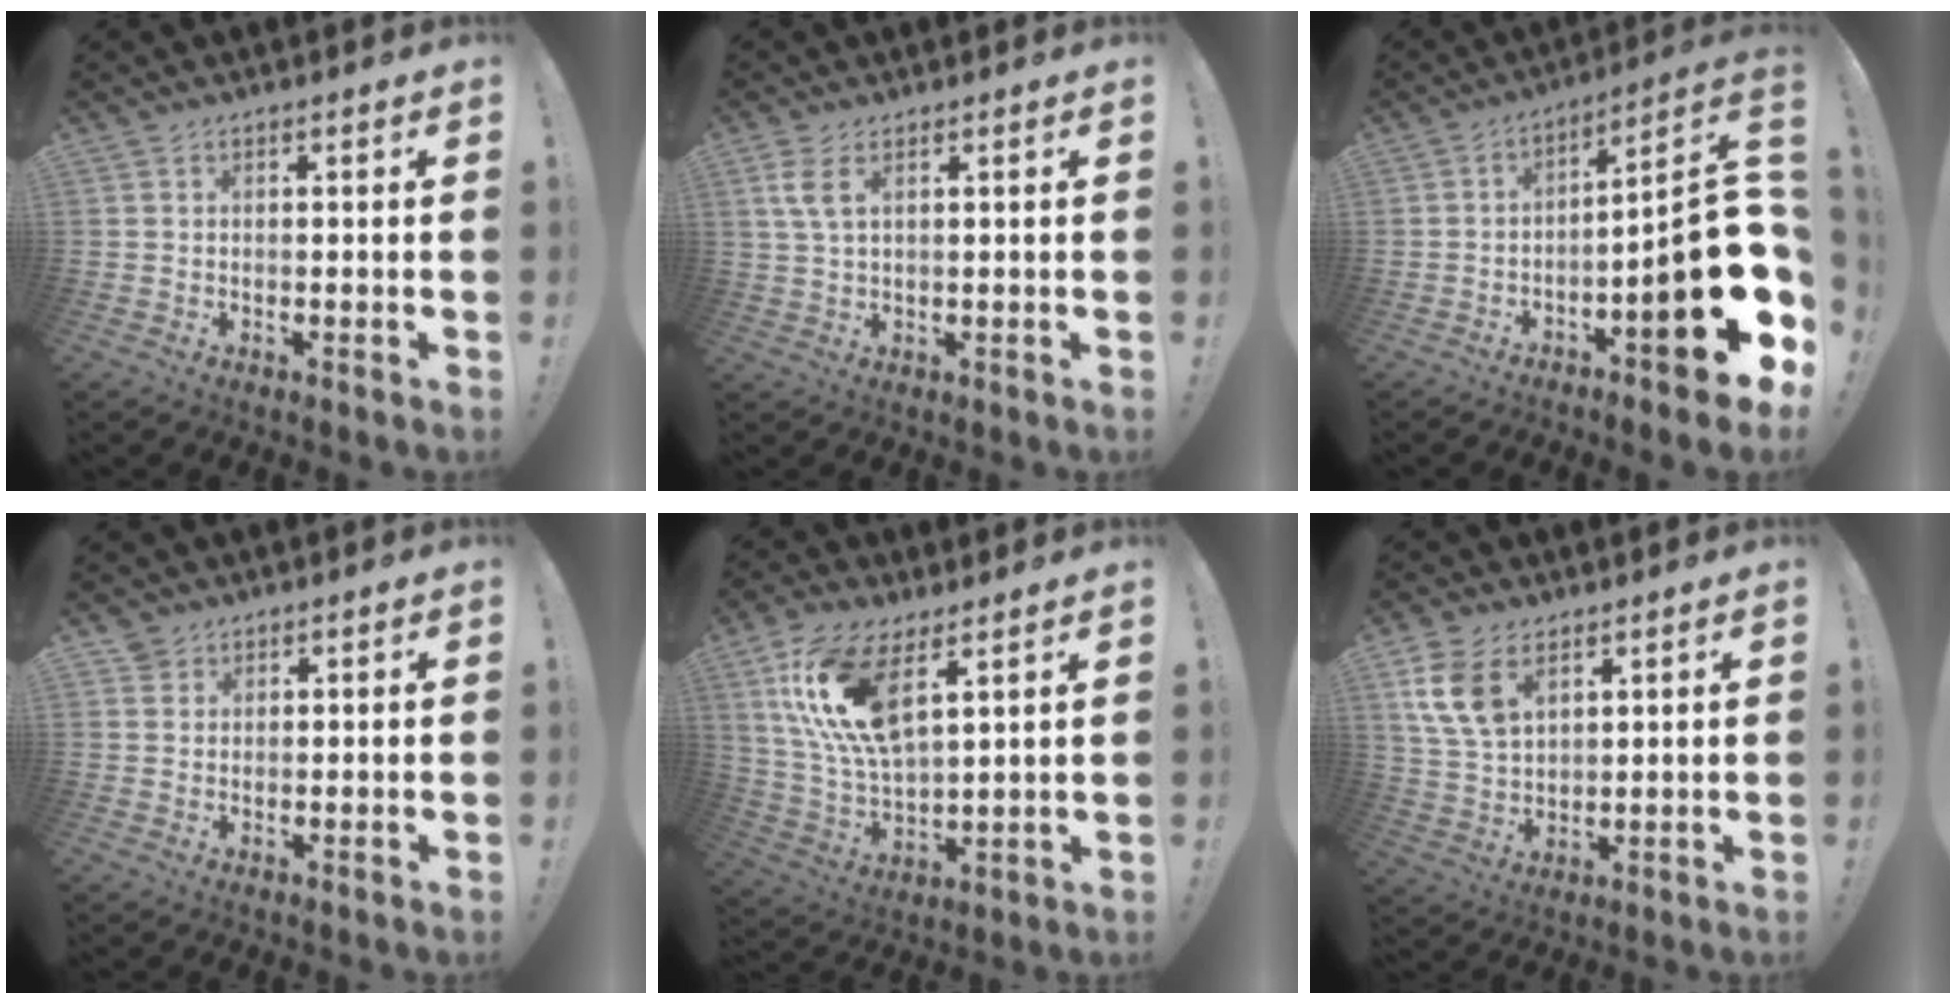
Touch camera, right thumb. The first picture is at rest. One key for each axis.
{"total": 4.9, "fx": 2.0, "fy": 1.9, "fz": 4.1, "tx": -0.085, "ty": -0.002, "tz": 0.035}
{"total": 20.6, "fx": -6.8, "fy": 5.3, "fz": 18.7, "tx": -0.242, "ty": 0.034, "tz": -0.104}
{"total": 2.6, "fx": 1.7, "fy": 1.9, "fz": 0.3, "tx": 0.003, "ty": -0.008, "tz": 0.030}
{"total": 16.8, "fx": 8.5, "fy": 7.0, "fz": 12.7, "tx": -0.262, "ty": -0.032, "tz": 0.150}
{"total": 11.6, "fx": 5.9, "fy": 7.2, "fz": 6.9, "tx": -0.130, "ty": -0.017, "tz": 0.117}